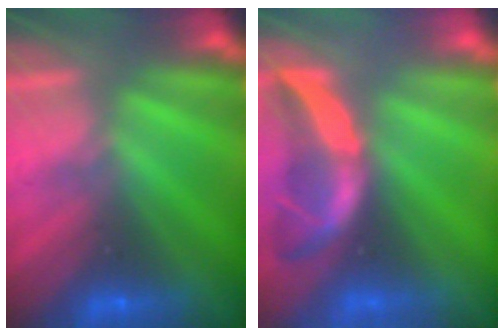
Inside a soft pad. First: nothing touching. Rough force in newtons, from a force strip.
{"total": 1.8}